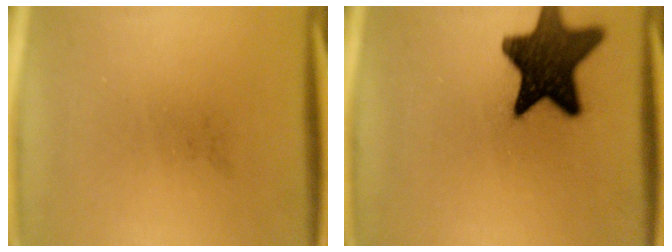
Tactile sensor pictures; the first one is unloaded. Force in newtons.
{"total": 14.9}